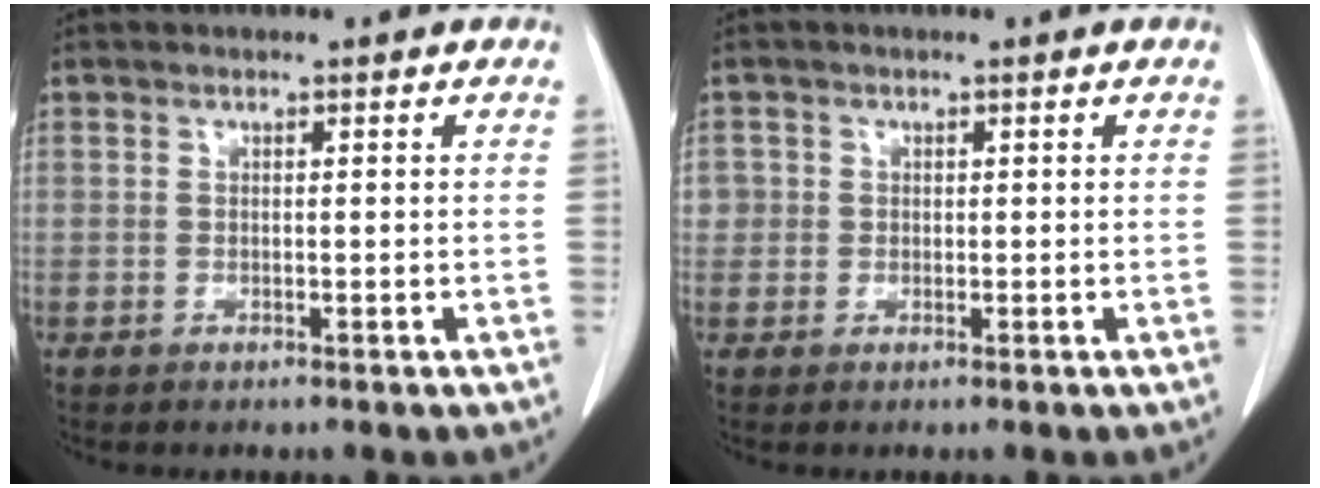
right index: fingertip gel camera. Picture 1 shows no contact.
{"total": 2.0, "force": [0.2, 2.0, 0.1], "torque": [0.012, 0.004, 0.002]}